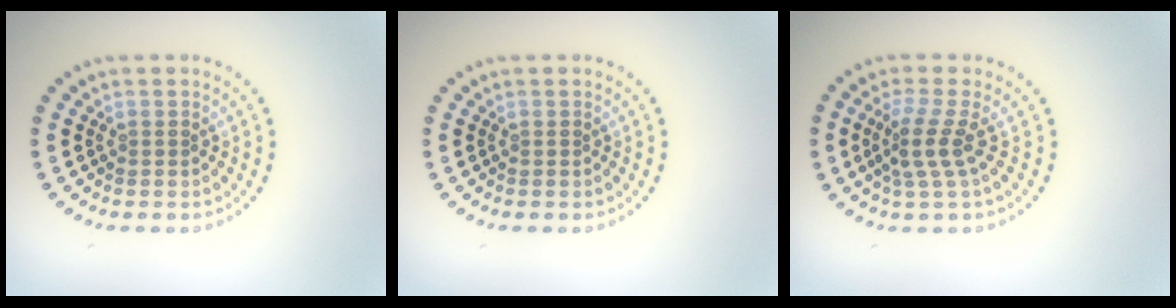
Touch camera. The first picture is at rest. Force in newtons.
{"total": 0.0}
{"total": 2.9, "press": 2.1, "slide": 2.0}